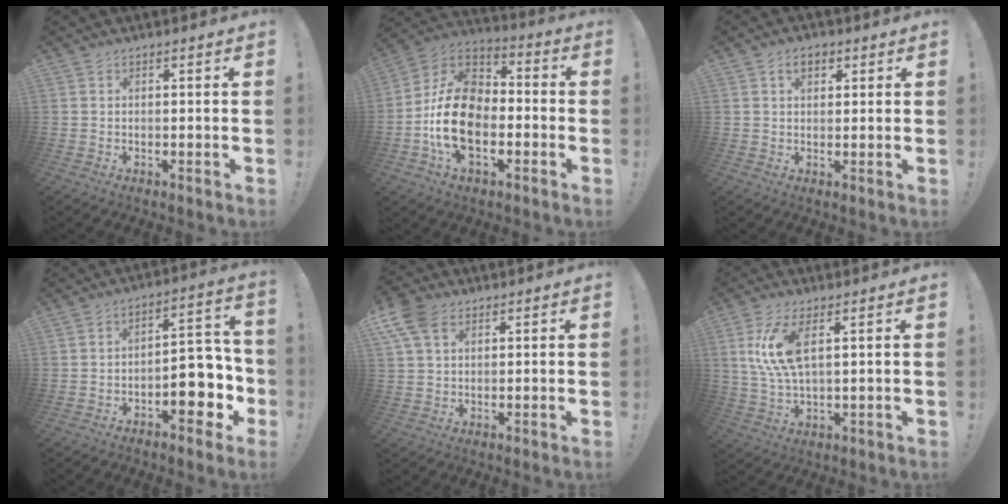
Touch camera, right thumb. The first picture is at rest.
{"total": 19.4, "force": [-4.8, 13.3, 13.3], "torque": [-0.233, 0.037, -0.074]}
{"total": 3.9, "force": [1.9, 2.5, 2.4], "torque": [-0.034, 0.001, 0.032]}
{"total": 12.5, "force": [-5.0, 6.9, 9.2], "torque": [-0.086, 0.028, -0.079]}
{"total": 8.4, "force": [3.8, 5.3, 5.3], "torque": [-0.104, -0.007, 0.072]}
{"total": 10.5, "force": [3.6, 3.9, 9.1], "torque": [-0.174, -0.010, 0.065]}